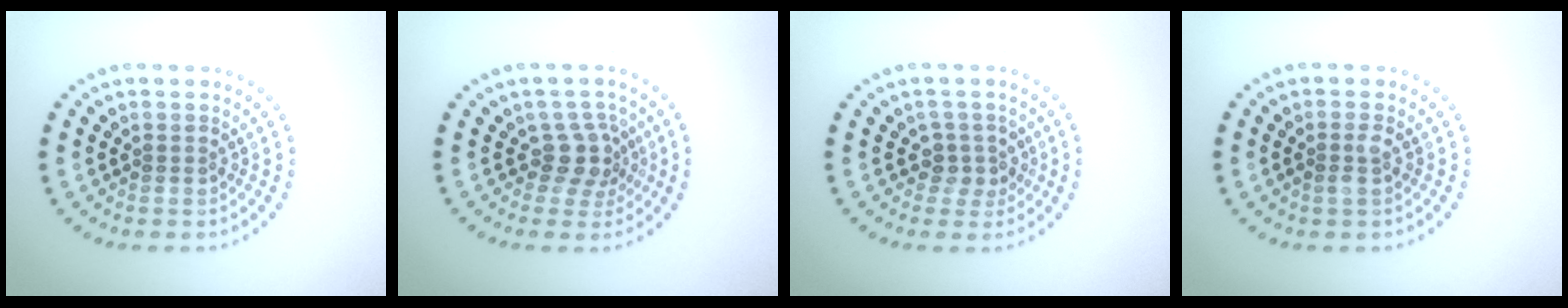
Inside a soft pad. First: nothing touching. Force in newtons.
{"total": 2.6, "press": 2.1, "slide": 1.7}
{"total": 2.0, "press": 1.6, "slide": 1.2}
{"total": 1.1, "press": 1.0, "slide": 0.3}